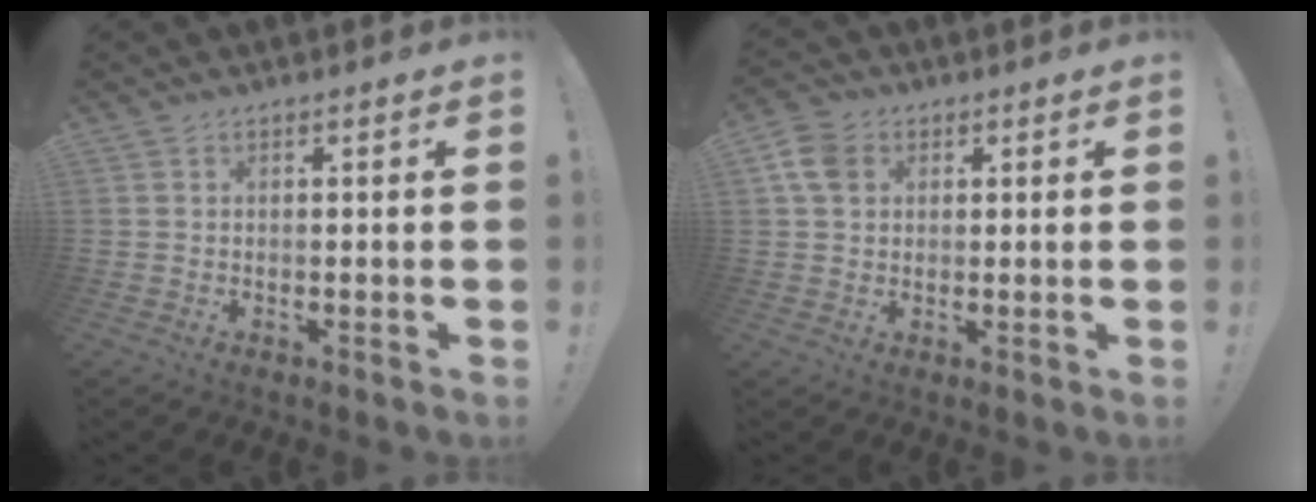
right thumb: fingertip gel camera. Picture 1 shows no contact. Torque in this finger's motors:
{"motor_torque": [0.12, -0.26, 0.20, 0.16, -0.04]}